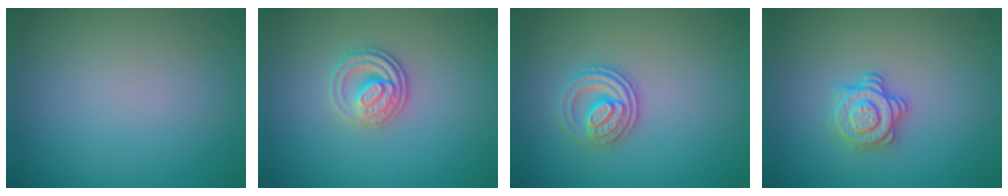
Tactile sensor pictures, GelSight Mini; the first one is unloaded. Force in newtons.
{"total": 2.7, "press": 2.5, "slide": 0.9}
{"total": 2.8, "press": 2.6, "slide": 1.1}
{"total": 2.9, "press": 2.6, "slide": 1.2}